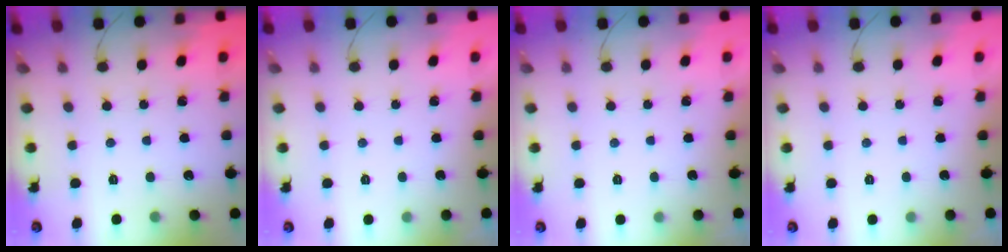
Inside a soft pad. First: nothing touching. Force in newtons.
{"total": 0.0}
{"total": 0.0}
{"total": 0.0}